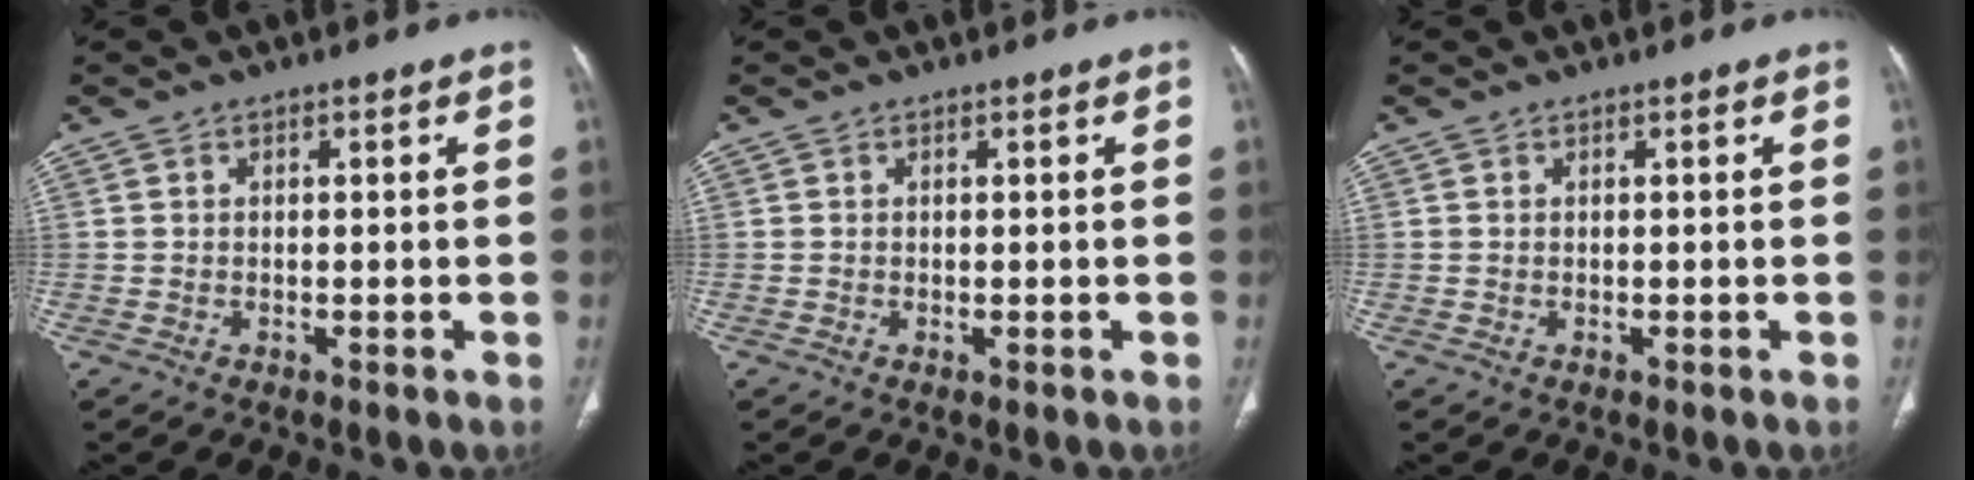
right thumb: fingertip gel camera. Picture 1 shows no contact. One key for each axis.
{"total": 0.0}
{"total": 0.0}